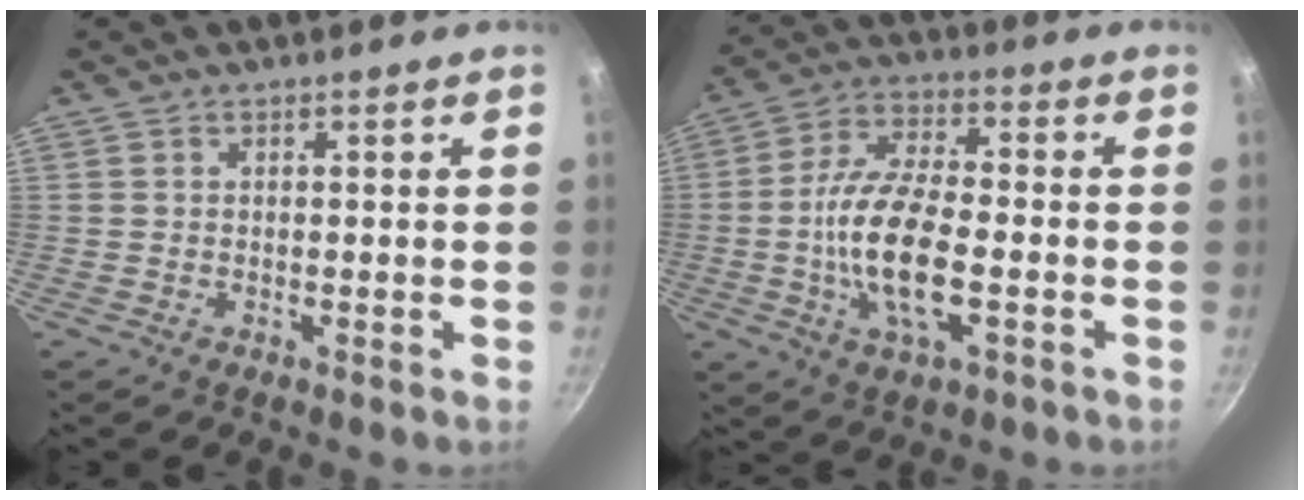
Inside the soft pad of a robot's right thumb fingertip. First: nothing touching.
{"total": 15.1, "force": [-2.9, 6.5, 13.4], "torque": [-0.260, 0.016, -0.054]}